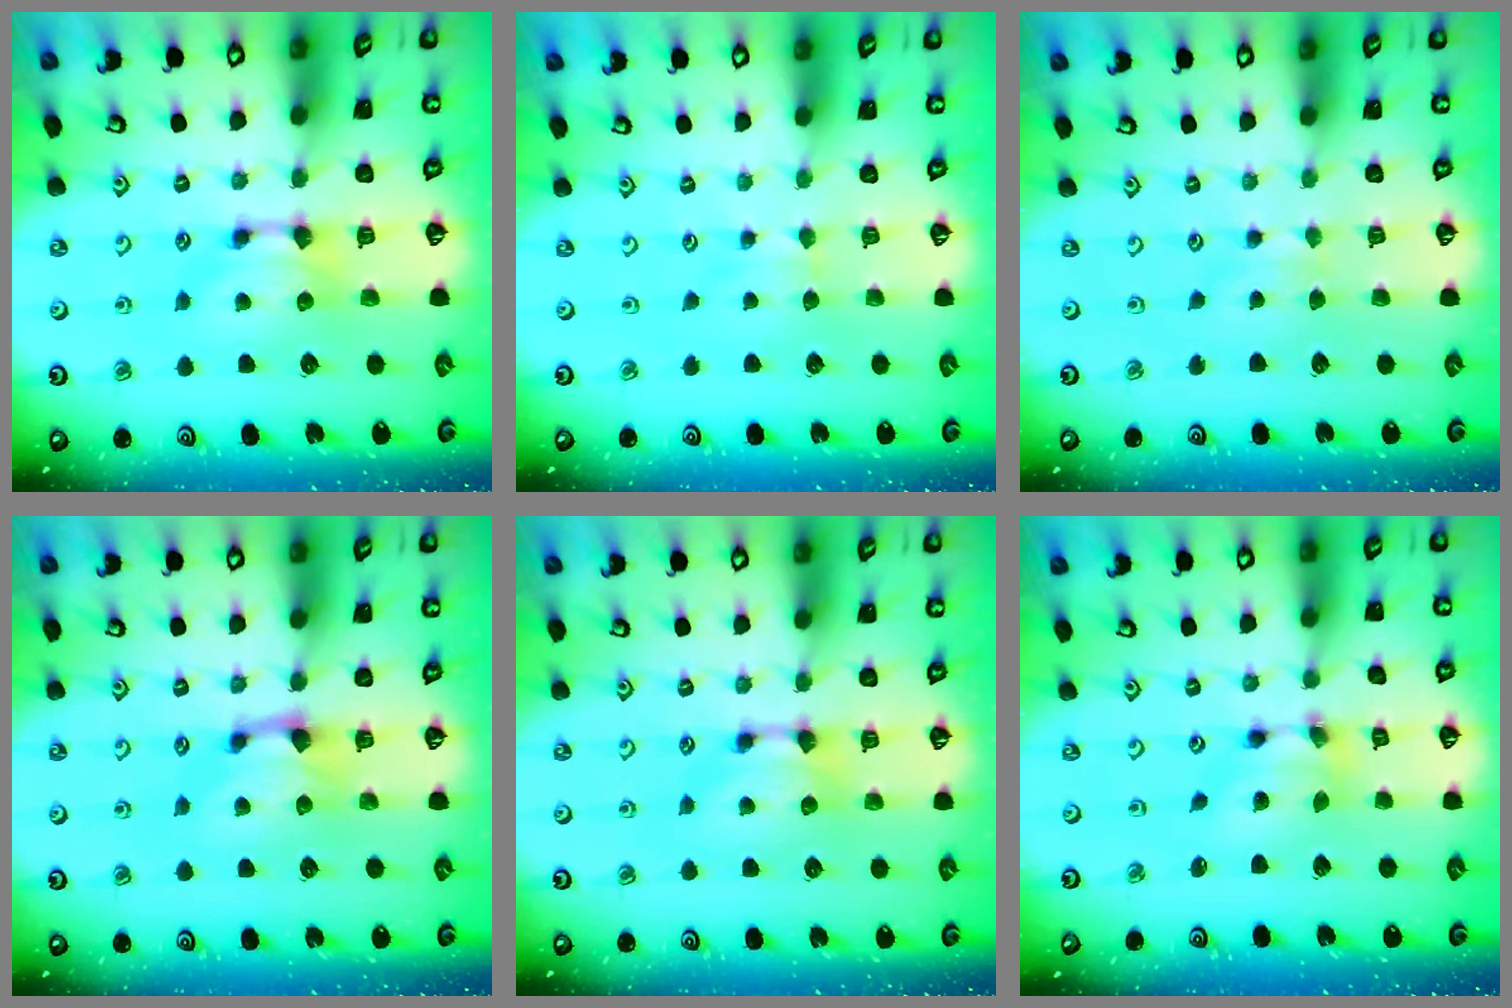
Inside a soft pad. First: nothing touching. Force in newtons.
{"total": 2.5, "press": 2.4, "slide": 0.4}
{"total": 2.4, "press": 2.3, "slide": 0.5}
{"total": 1.0, "press": 0.5, "slide": 0.8}
{"total": 0.0}
{"total": 5.4, "press": 5.0, "slide": 2.0}